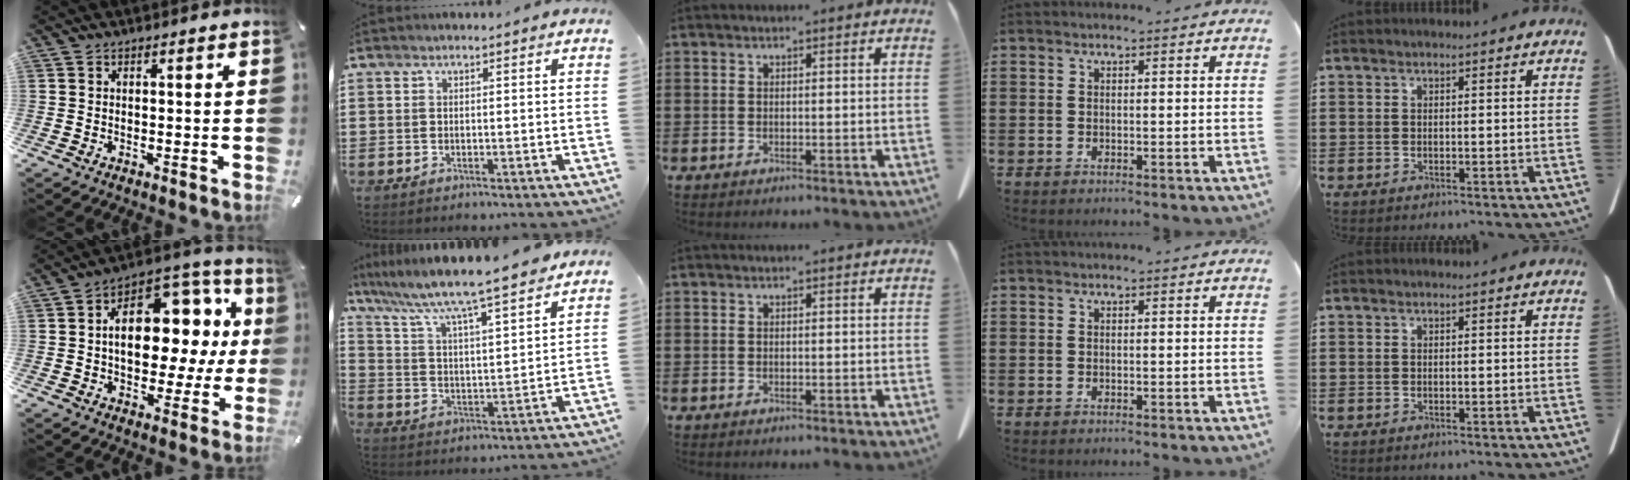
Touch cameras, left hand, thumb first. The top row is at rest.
{"thumb": {"total": 16.3, "force": [1.4, 11.0, 11.9], "torque": [-0.167, -0.015, 0.027]}, "index": {"total": 7.3, "force": [6.7, -0.3, 2.9], "torque": [-0.086, -0.049, 0.107]}}